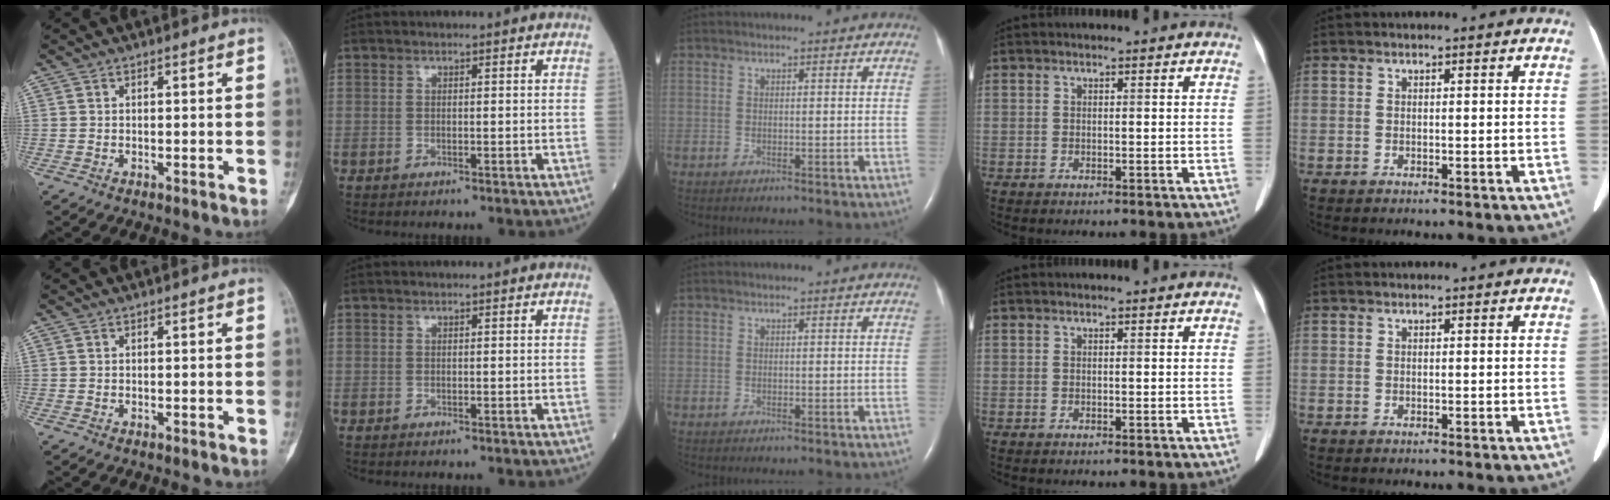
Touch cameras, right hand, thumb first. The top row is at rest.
{}